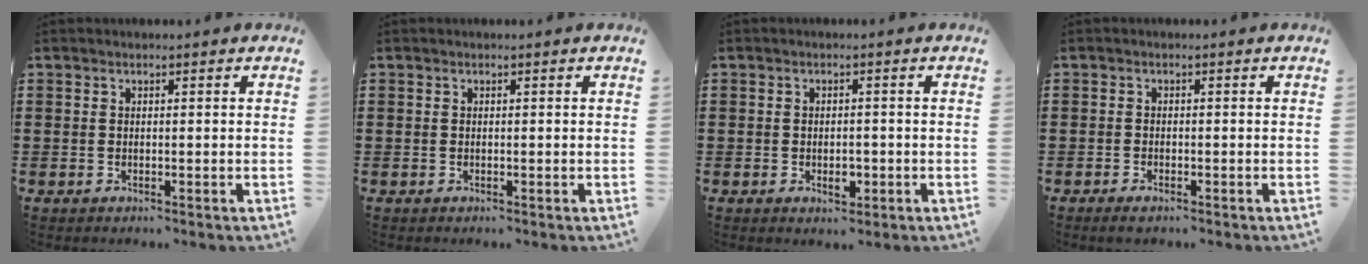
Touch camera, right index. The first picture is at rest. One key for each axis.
{"total": 0.0}
{"total": 2.7, "fx": -0.8, "fy": 1.5, "fz": 2.1, "tx": -0.040, "ty": 0.002, "tz": -0.015}
{"total": 1.2, "fx": -1.1, "fy": 0.3, "fz": 0.4, "tx": -0.010, "ty": -0.003, "tz": -0.020}